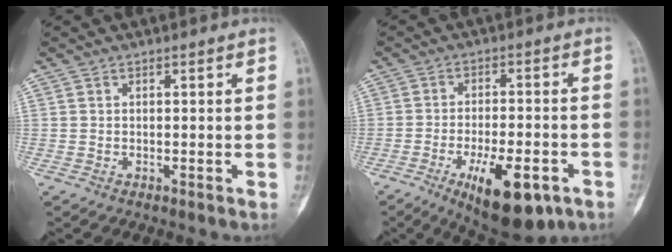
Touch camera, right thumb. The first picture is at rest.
{"total": 14.1, "force": [-6.6, 5.4, 11.3], "torque": [-0.163, 0.015, -0.089]}